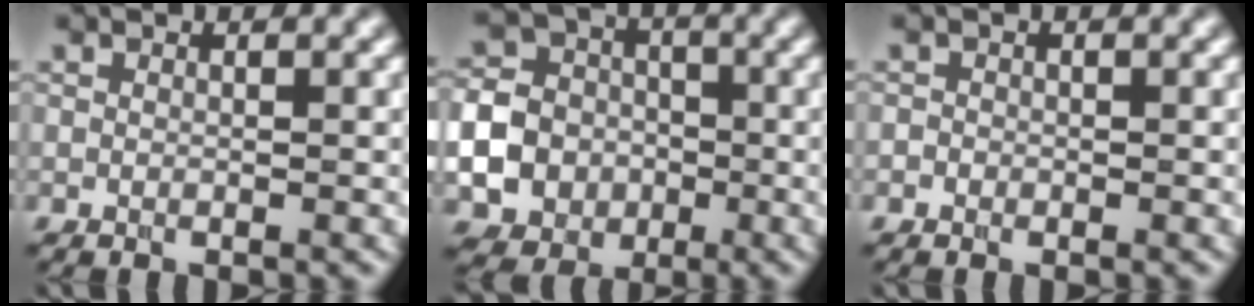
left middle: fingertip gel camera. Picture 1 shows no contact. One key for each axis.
{"total": 15.9, "fx": -4.6, "fy": 14.7, "fz": 4.0, "tx": -0.140, "ty": -0.046, "tz": -0.099}
{"total": 0.6, "fx": -0.3, "fy": 0.6, "fz": 0.1, "tx": 0.003, "ty": -0.005, "tz": -0.005}